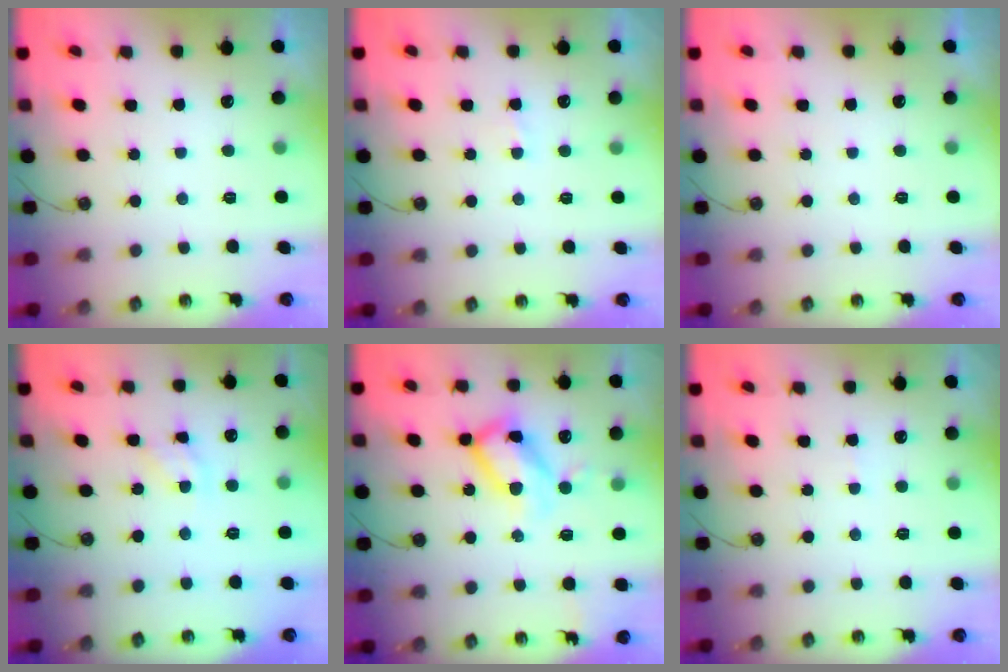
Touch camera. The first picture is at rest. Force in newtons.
{"total": 1.4, "press": 1.3, "slide": 0.2}
{"total": 0.0}
{"total": 6.2, "press": 6.2, "slide": 0.4}
{"total": 15.2, "press": 15.2, "slide": 1.3}
{"total": 2.8, "press": 2.8, "slide": 0.4}